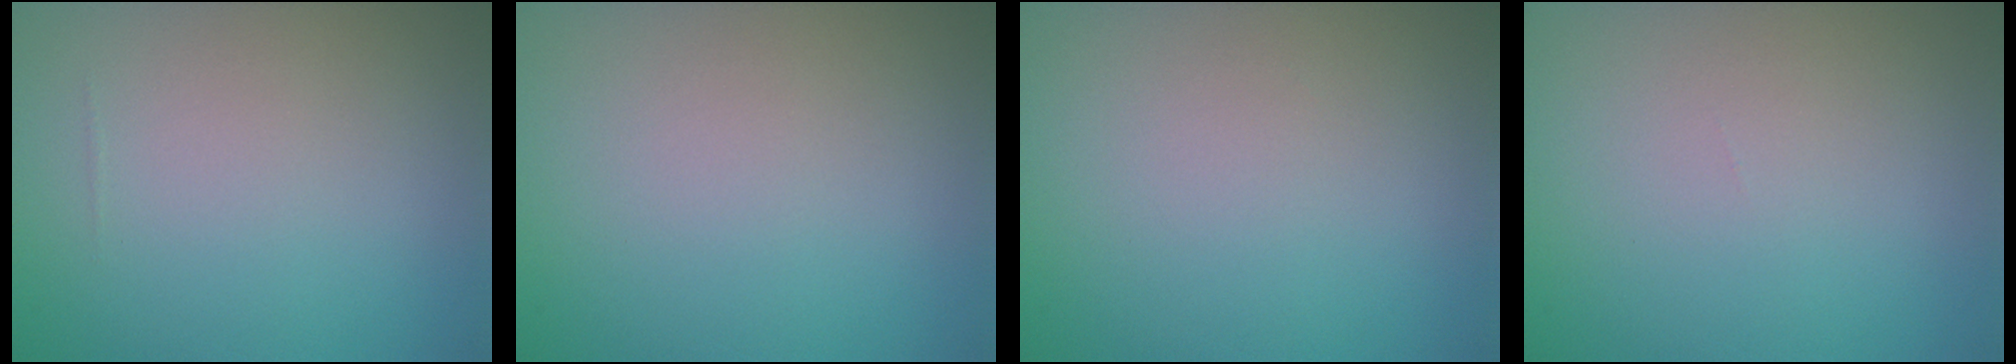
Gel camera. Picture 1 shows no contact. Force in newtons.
{"total": 0.0}
{"total": 0.0}
{"total": 0.0}